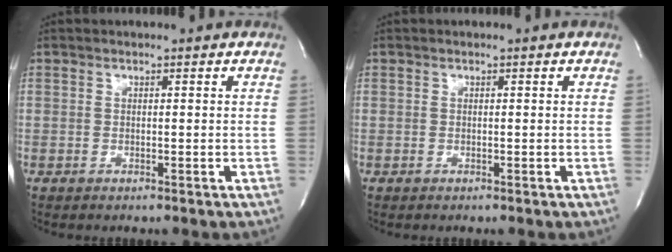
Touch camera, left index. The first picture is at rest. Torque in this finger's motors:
{"motor_torque": [-0.14, 0.03, 0.01, 0.02]}